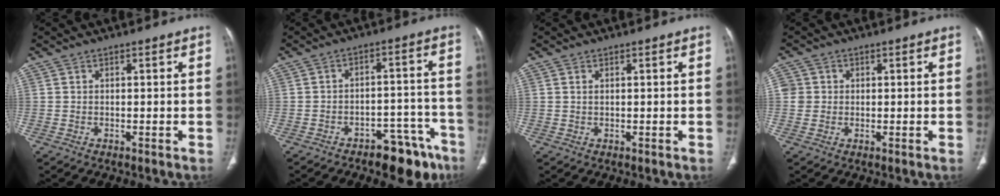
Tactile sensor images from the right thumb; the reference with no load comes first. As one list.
[{"total": 11.0, "force": [-7.9, 5.1, 5.6], "torque": [-0.037, 0.072, -0.108]}, {"total": 0.6, "force": [0.3, 0.3, 0.4], "torque": [-0.012, 0.004, 0.007]}, {"total": 3.1, "force": [0.4, 3.1, 0.5], "torque": [0.012, 0.006, 0.009]}]